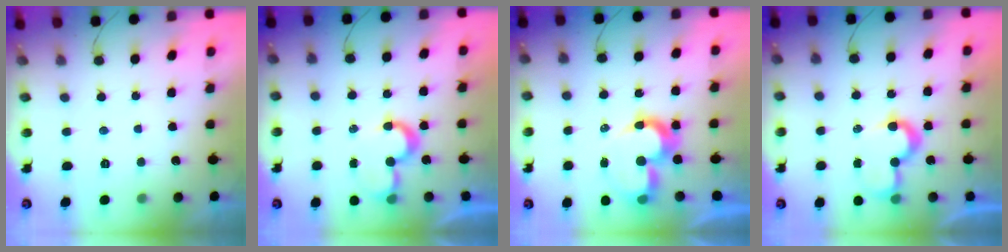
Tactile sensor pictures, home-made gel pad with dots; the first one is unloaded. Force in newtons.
{"total": 7.4, "press": 7.4, "slide": 0.4}
{"total": 10.0, "press": 9.5, "slide": 3.3}
{"total": 8.3, "press": 8.3, "slide": 0.2}